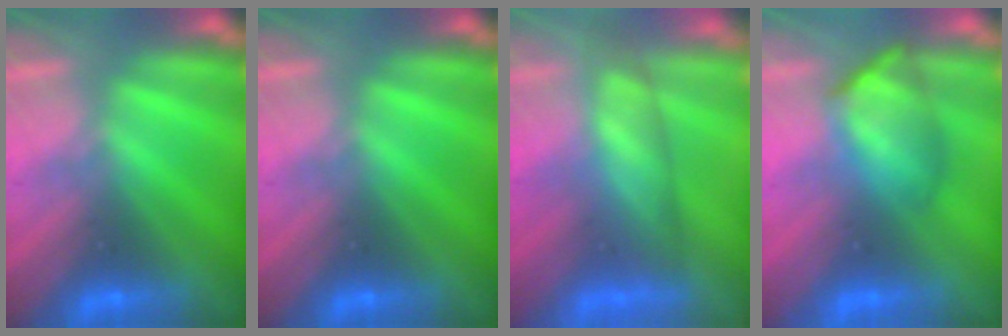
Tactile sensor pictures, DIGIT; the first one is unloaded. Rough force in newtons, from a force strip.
{"total": 0.0}
{"total": 4.3}
{"total": 4.3}